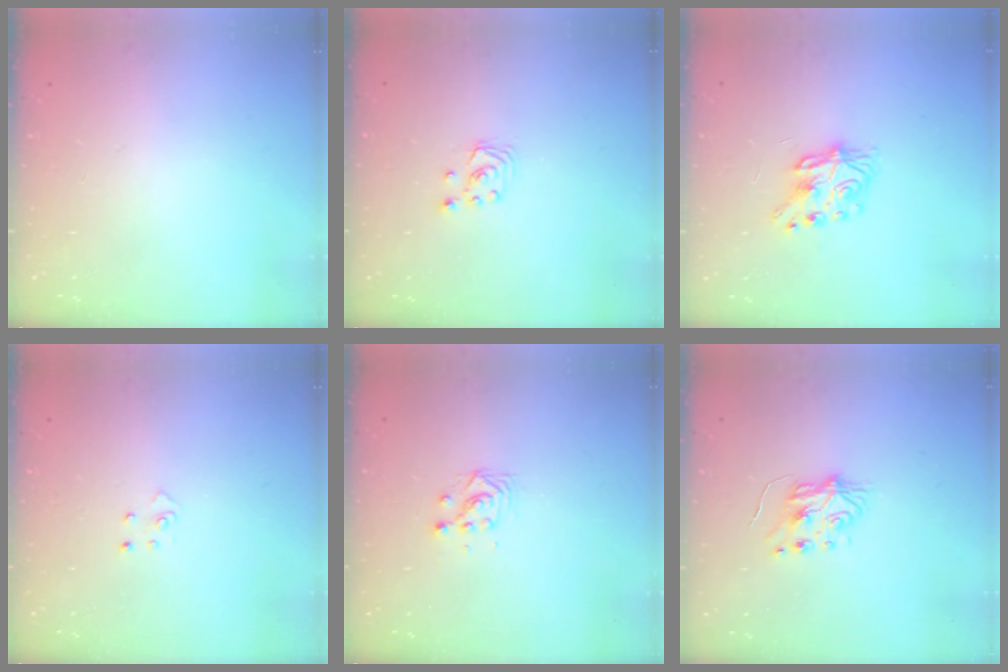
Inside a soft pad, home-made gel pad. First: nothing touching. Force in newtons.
{"total": 2.7, "press": 2.7, "slide": 0.3}
{"total": 7.1, "press": 7.1, "slide": 0.4}
{"total": 2.6, "press": 2.6, "slide": 0.3}
{"total": 3.6, "press": 3.6, "slide": 0.1}
{"total": 5.2, "press": 5.1, "slide": 0.7}